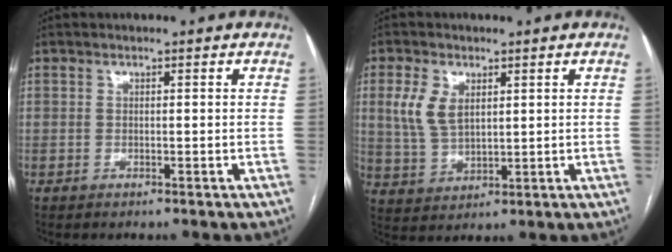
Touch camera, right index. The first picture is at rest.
{"total": 6.7, "force": [2.3, 3.9, 4.9], "torque": [-0.115, 0.009, 0.054]}